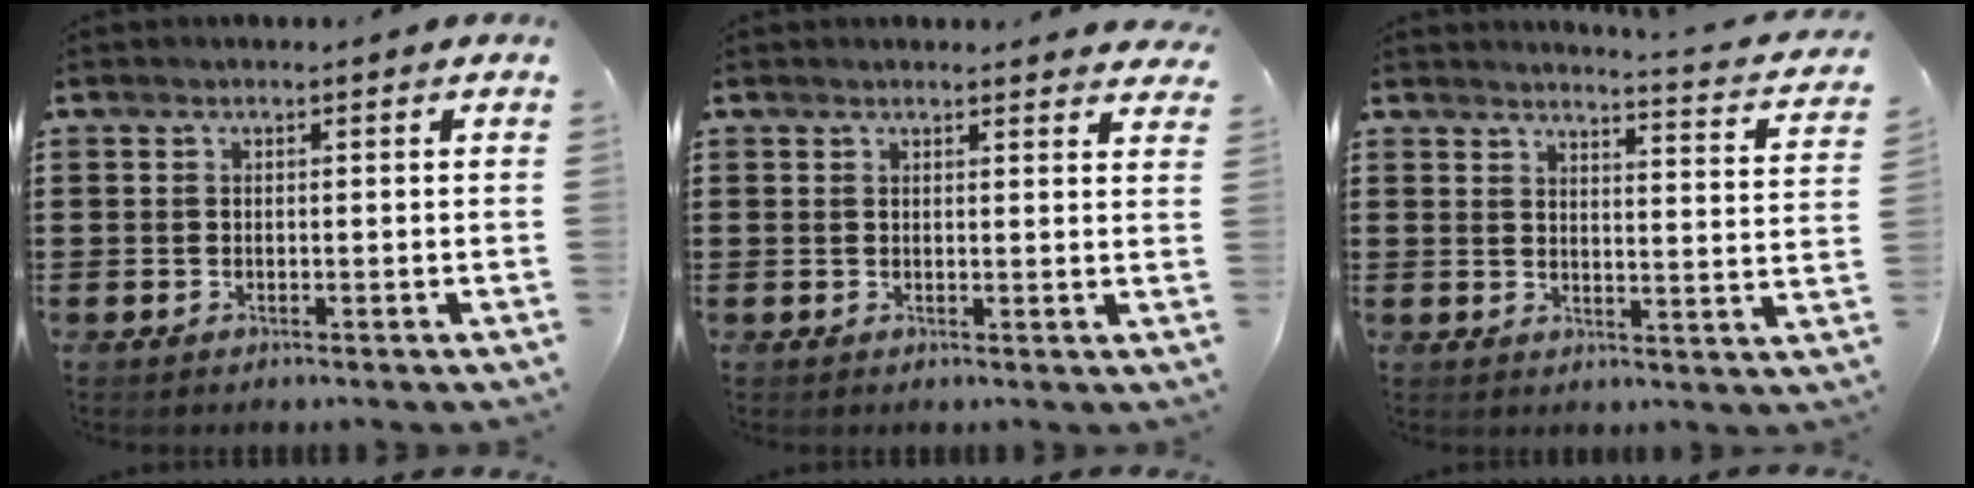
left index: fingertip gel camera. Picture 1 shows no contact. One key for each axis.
{"total": 1.8, "fx": 1.8, "fy": 0.2, "fz": 0.3, "tx": -0.002, "ty": -0.002, "tz": 0.033}
{"total": 3.0, "fx": 2.8, "fy": -0.7, "fz": 0.9, "tx": -0.025, "ty": -0.032, "tz": 0.039}